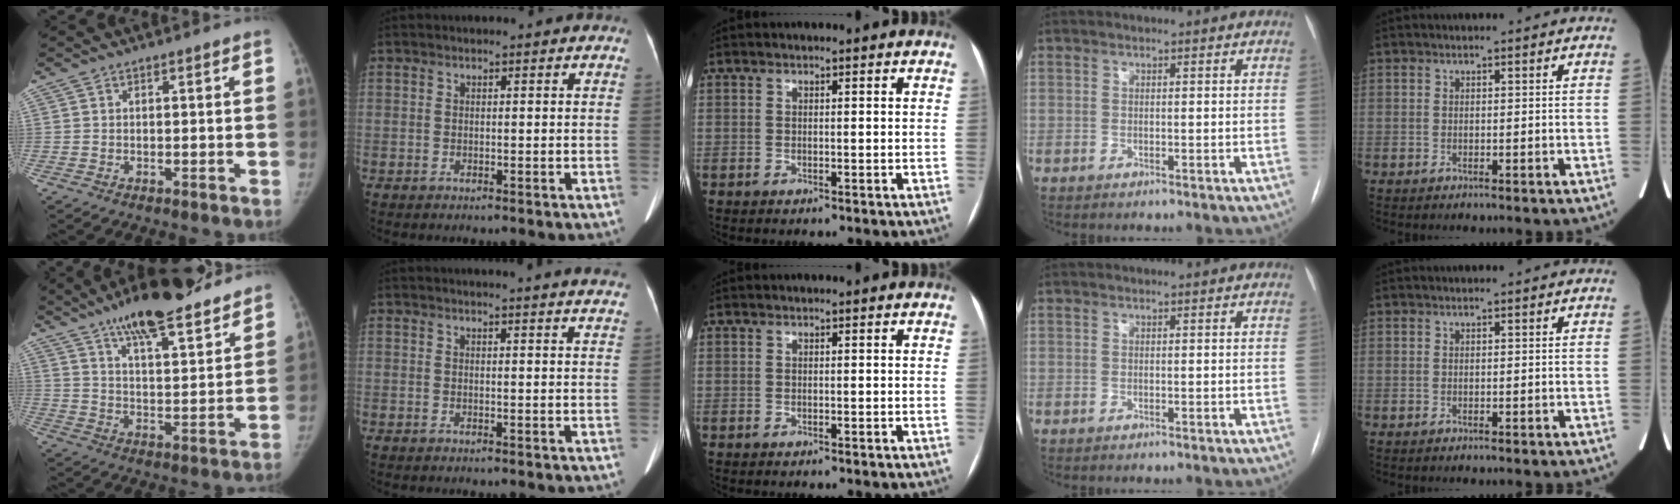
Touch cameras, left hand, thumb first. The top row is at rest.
{"thumb": {"total": 20.2, "force": [15.5, 5.1, 11.9], "torque": [-0.152, -0.056, 0.243]}, "index": {"total": 11.4, "force": [10.9, -0.3, 3.5], "torque": [-0.041, -0.028, 0.105]}}